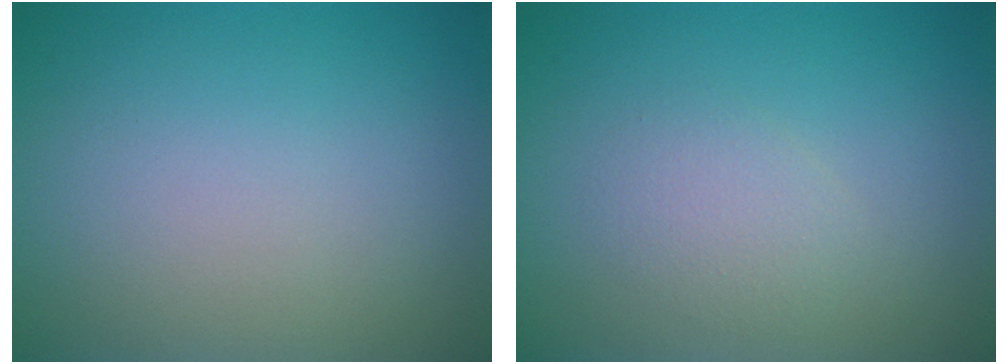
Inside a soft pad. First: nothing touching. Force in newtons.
{"total": 1.6, "press": 1.6, "slide": 0.1}